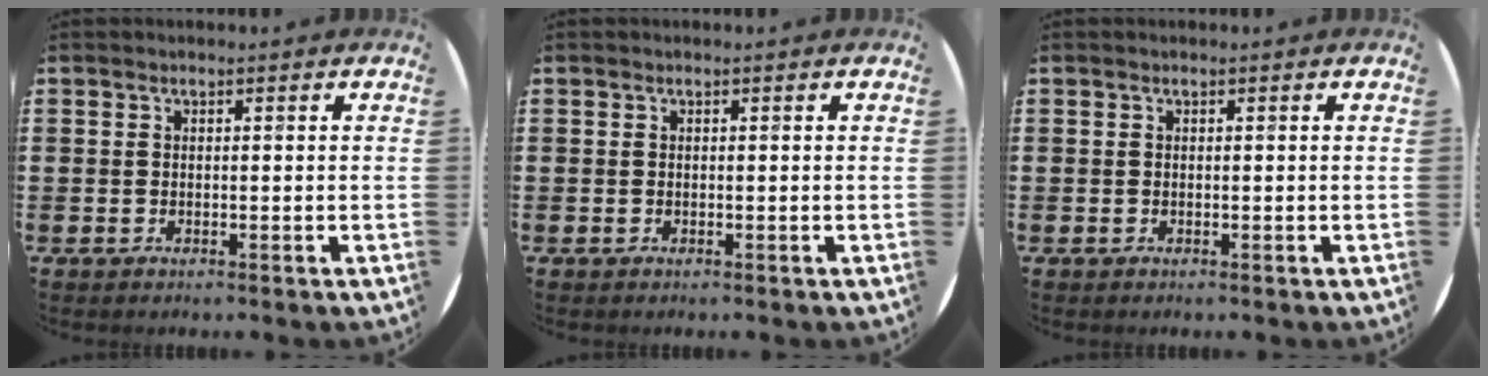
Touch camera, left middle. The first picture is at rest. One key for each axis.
{"total": 0.0}
{"total": 0.0}